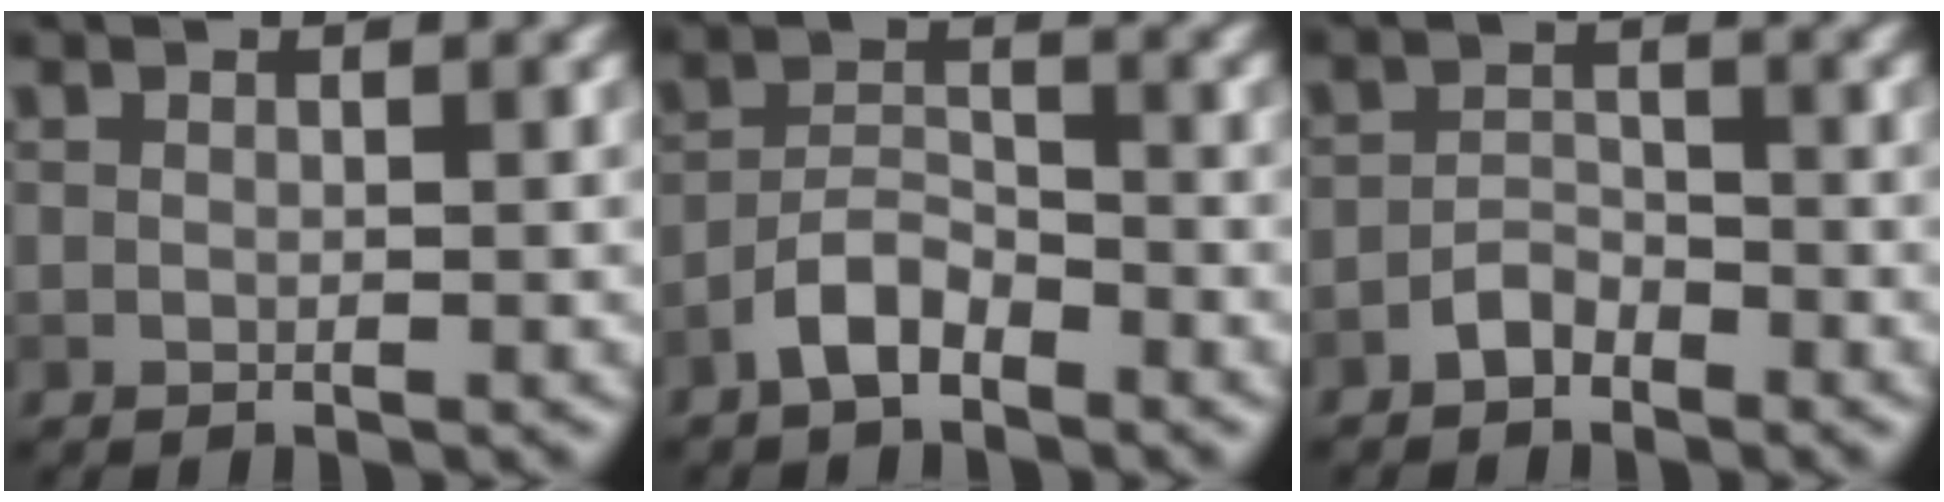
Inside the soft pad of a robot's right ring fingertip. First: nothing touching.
{"total": 3.3, "force": [-2.4, 1.4, 1.9], "torque": [-0.035, 0.012, -0.051]}
{"total": 1.9, "force": [-1.5, 0.9, 0.8], "torque": [-0.012, 0.008, -0.031]}